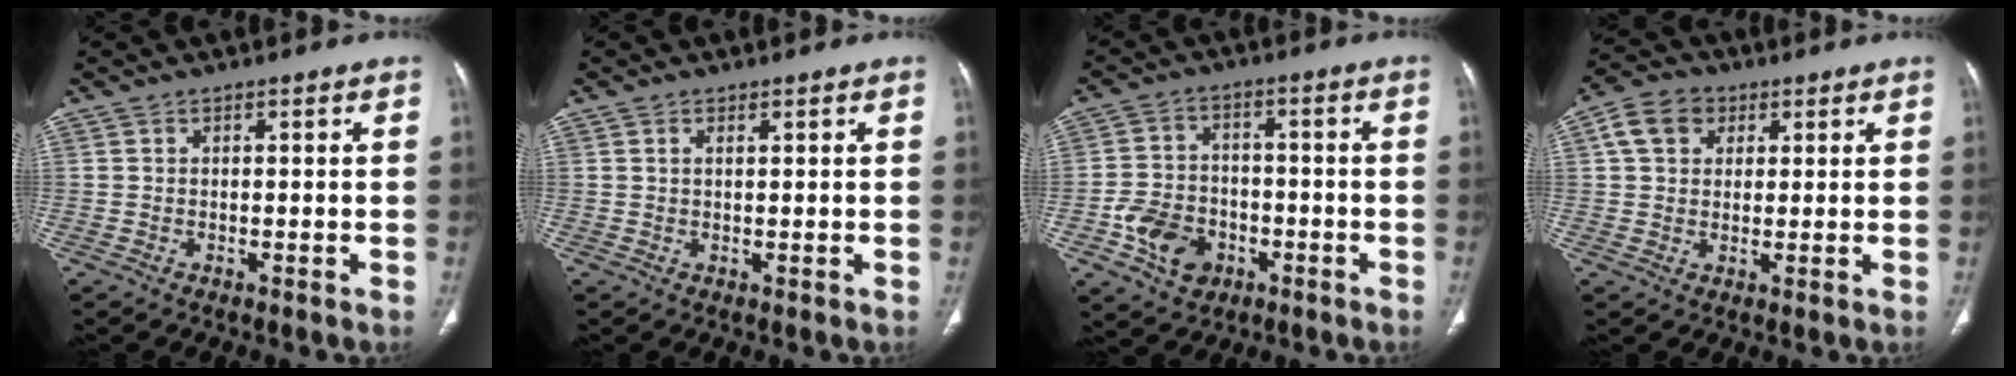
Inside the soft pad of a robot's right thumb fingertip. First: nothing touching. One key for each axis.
{"total": 0.8, "fx": 0.5, "fy": 0.3, "fz": 0.6, "tx": -0.014, "ty": 0.002, "tz": 0.010}
{"total": 9.5, "fx": -3.8, "fy": 7.2, "fz": 4.8, "tx": -0.064, "ty": 0.022, "tz": -0.061}
{"total": 7.3, "fx": 2.5, "fy": 5.8, "fz": 3.7, "tx": -0.051, "ty": 0.006, "tz": 0.040}